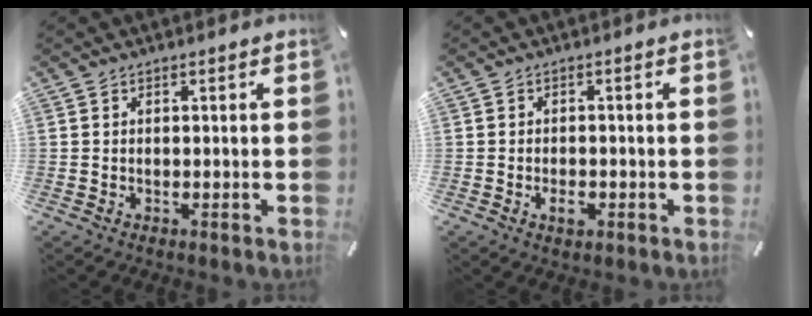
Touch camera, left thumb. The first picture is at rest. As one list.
[{"total": 2.9, "force": [-1.1, 1.8, 2.0], "torque": [-0.042, 0.002, -0.021]}]